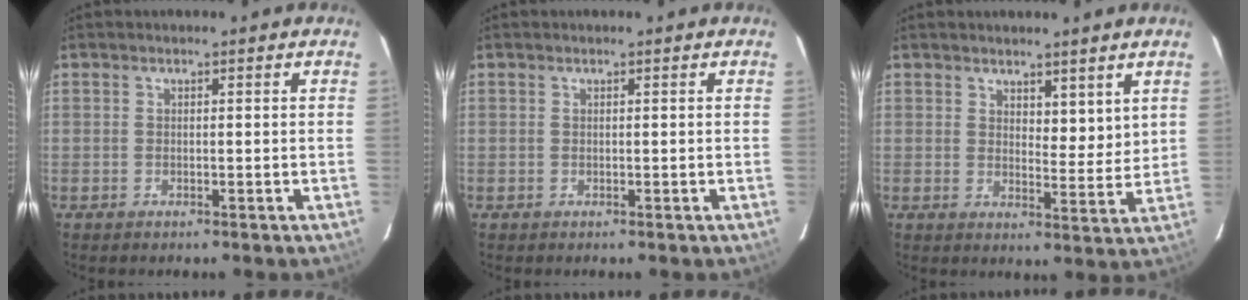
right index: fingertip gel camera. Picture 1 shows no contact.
{"total": 0.0}
{"total": 4.6, "force": [3.2, 2.1, 2.5], "torque": [-0.028, -0.012, 0.053]}